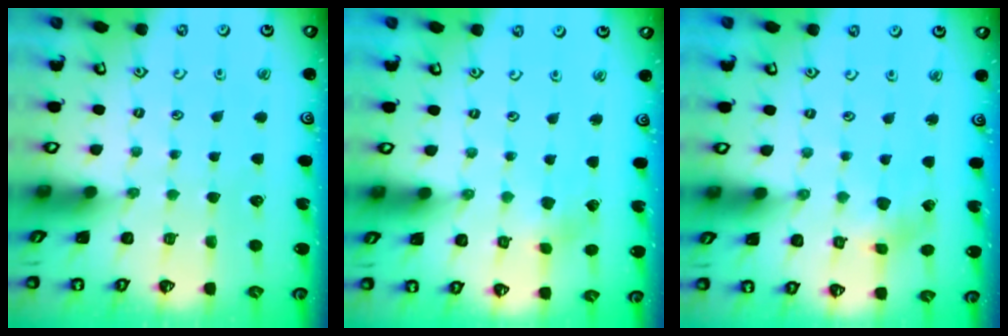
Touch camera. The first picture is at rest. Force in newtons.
{"total": 2.4, "press": 2.4, "slide": 0.2}
{"total": 3.2, "press": 3.2, "slide": 0.6}